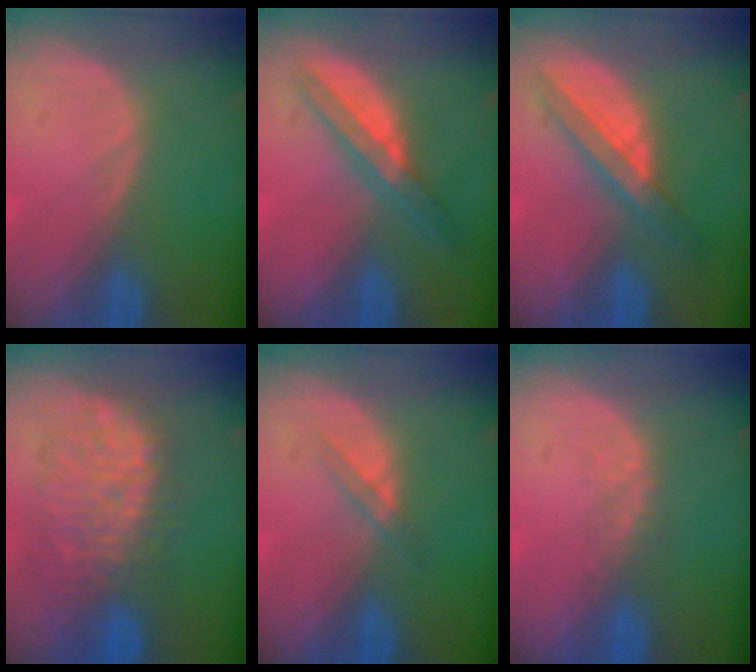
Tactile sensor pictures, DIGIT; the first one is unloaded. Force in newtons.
{"total": 5.6, "press": 5.2, "slide": 1.9}
{"total": 5.7, "press": 5.6, "slide": 1.4}
{"total": 10.1, "press": 9.6, "slide": 3.1}
{"total": 1.8, "press": 1.8, "slide": 0.2}
{"total": 2.2, "press": 1.6, "slide": 1.5}